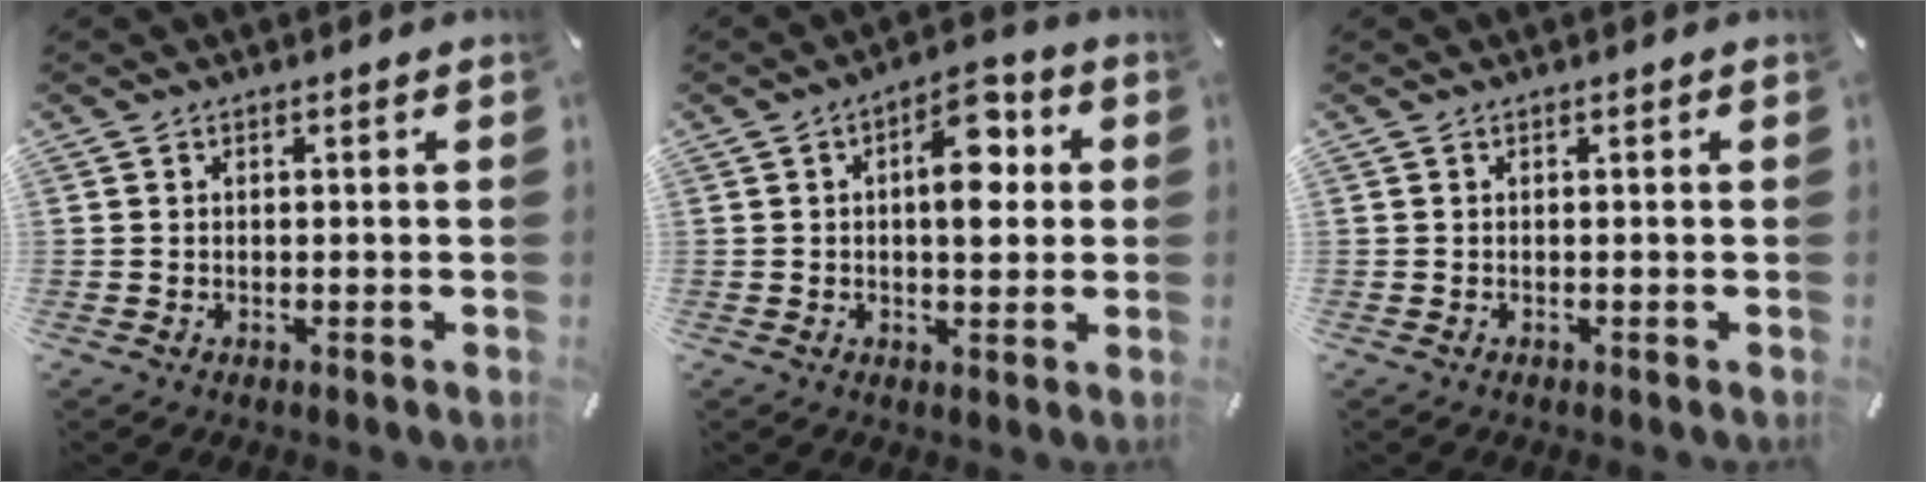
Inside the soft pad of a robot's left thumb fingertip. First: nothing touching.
{"total": 10.0, "force": [1.8, 5.3, 8.3], "torque": [-0.099, -0.005, 0.024]}
{"total": 0.0}